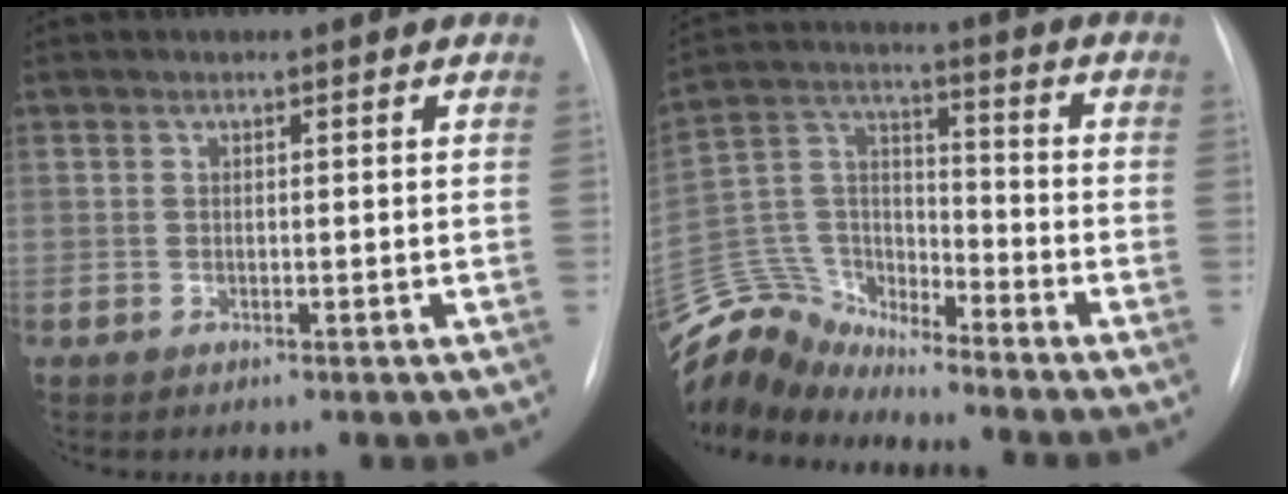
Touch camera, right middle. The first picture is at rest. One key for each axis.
{"total": 12.9, "fx": -12.8, "fy": 2.0, "fz": 0.7, "tx": -0.022, "ty": 0.055, "tz": -0.245}